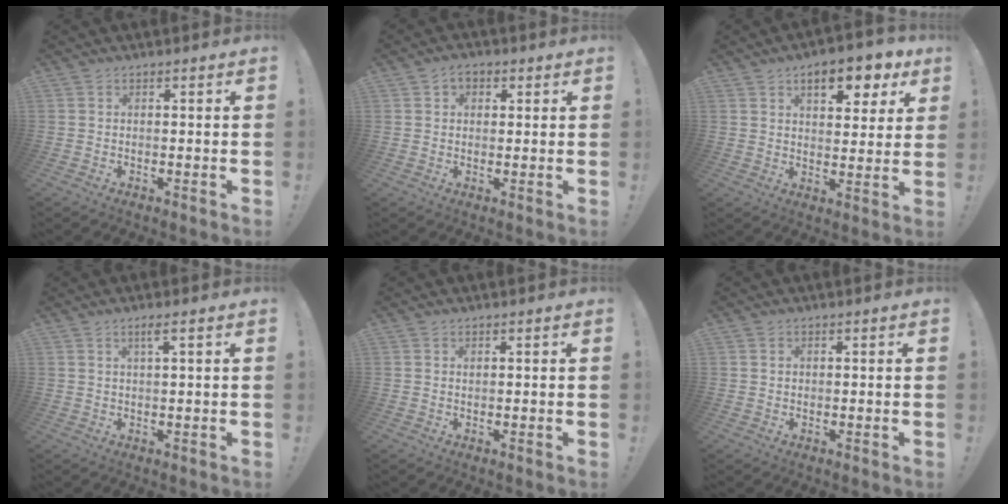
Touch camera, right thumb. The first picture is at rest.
{"total": 3.3, "force": [1.3, 2.6, 1.6], "torque": [-0.015, -0.003, 0.020]}
{"total": 11.1, "force": [5.9, 4.6, 8.2], "torque": [-0.108, -0.028, 0.097]}
{"total": 2.8, "force": [1.3, -0.2, 2.5], "torque": [-0.045, 0.000, 0.019]}
{"total": 0.5, "force": [0.3, 0.4, 0.2], "torque": [-0.003, 0.001, 0.006]}
{"total": 1.0, "force": [0.4, 0.8, 0.3], "torque": [-0.004, 0.003, 0.007]}